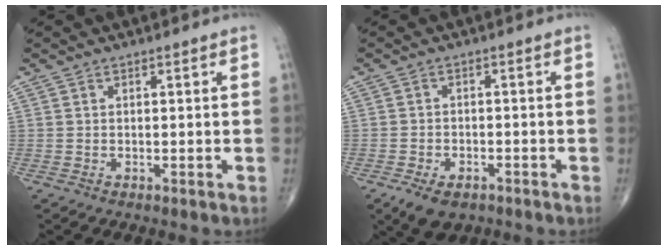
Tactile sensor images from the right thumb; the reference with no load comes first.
{"total": 6.3, "force": [-3.8, 3.5, 3.6], "torque": [-0.060, 0.008, -0.060]}